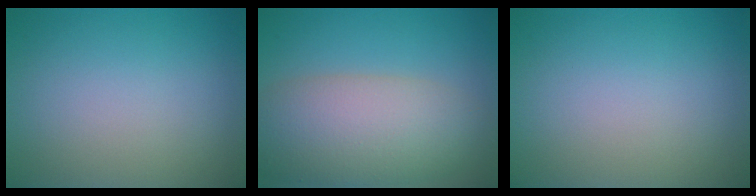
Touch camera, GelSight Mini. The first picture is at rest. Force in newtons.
{"total": 8.5, "press": 8.5, "slide": 0.8}
{"total": 0.0}